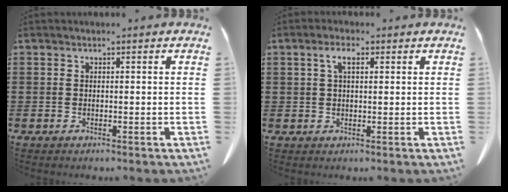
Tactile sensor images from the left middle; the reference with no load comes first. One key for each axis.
{"total": 3.2, "fx": 1.3, "fy": 1.1, "fz": 2.8, "tx": -0.061, "ty": 0.007, "tz": 0.021}